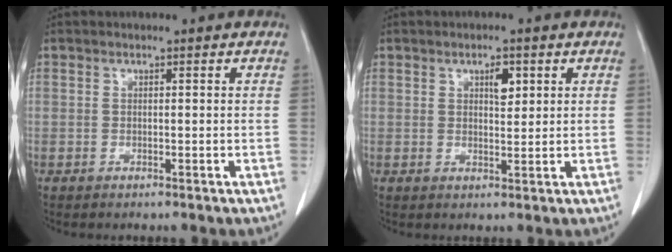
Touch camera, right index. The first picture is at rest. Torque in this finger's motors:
{"motor_torque": [0.05, 0.04, 0.06, 0.02]}